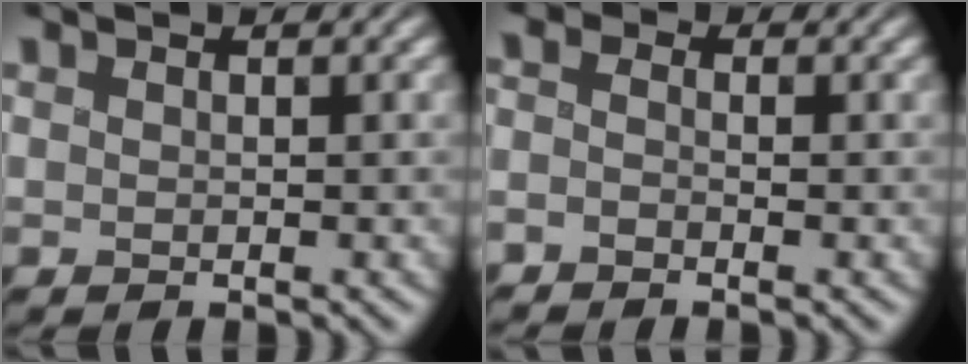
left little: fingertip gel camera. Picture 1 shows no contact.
{"total": 1.4, "force": [-0.6, 1.0, 0.7], "torque": [-0.006, 0.000, -0.031]}